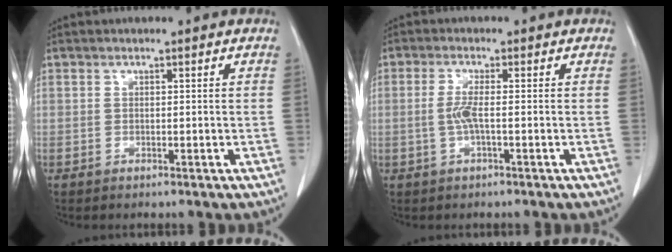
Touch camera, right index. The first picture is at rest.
{"total": 2.5, "force": [-0.4, 0.2, 2.4], "torque": [-0.055, 0.000, -0.010]}